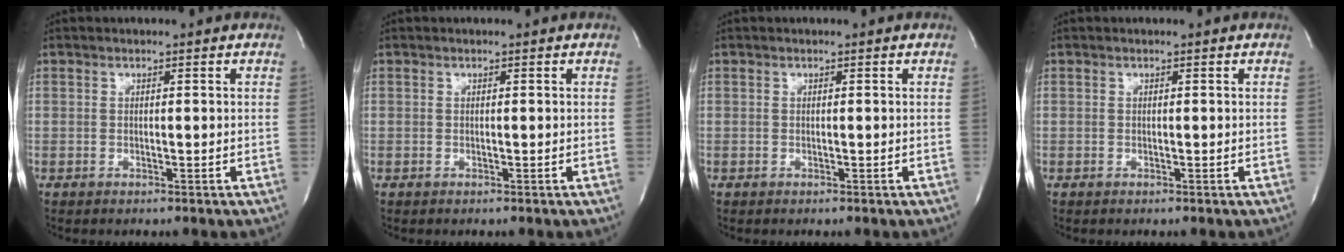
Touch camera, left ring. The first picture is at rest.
{"total": 0.0}
{"total": 0.0}
{"total": 0.0}